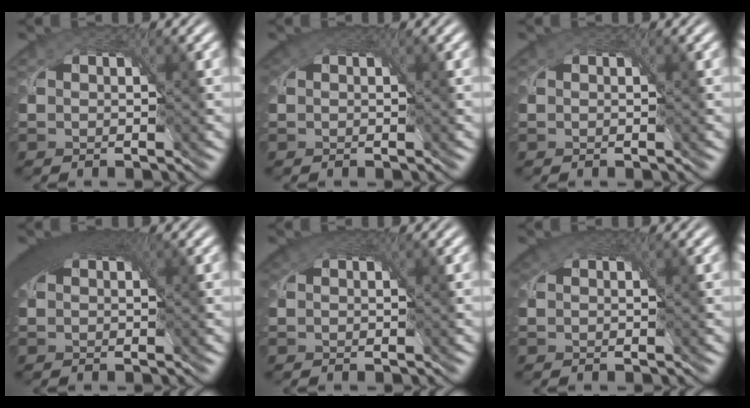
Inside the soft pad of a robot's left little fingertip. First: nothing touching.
{"total": 2.4, "force": [1.3, 1.5, 1.4], "torque": [-0.026, 0.005, 0.015]}
{"total": 0.0}
{"total": 6.6, "force": [2.8, 3.2, 5.0], "torque": [-0.083, 0.014, 0.032]}
{"total": 2.1, "force": [1.1, 1.3, 1.2], "torque": [-0.022, 0.004, 0.013]}
{"total": 2.1, "force": [1.2, 1.3, 1.2], "torque": [-0.022, 0.005, 0.013]}